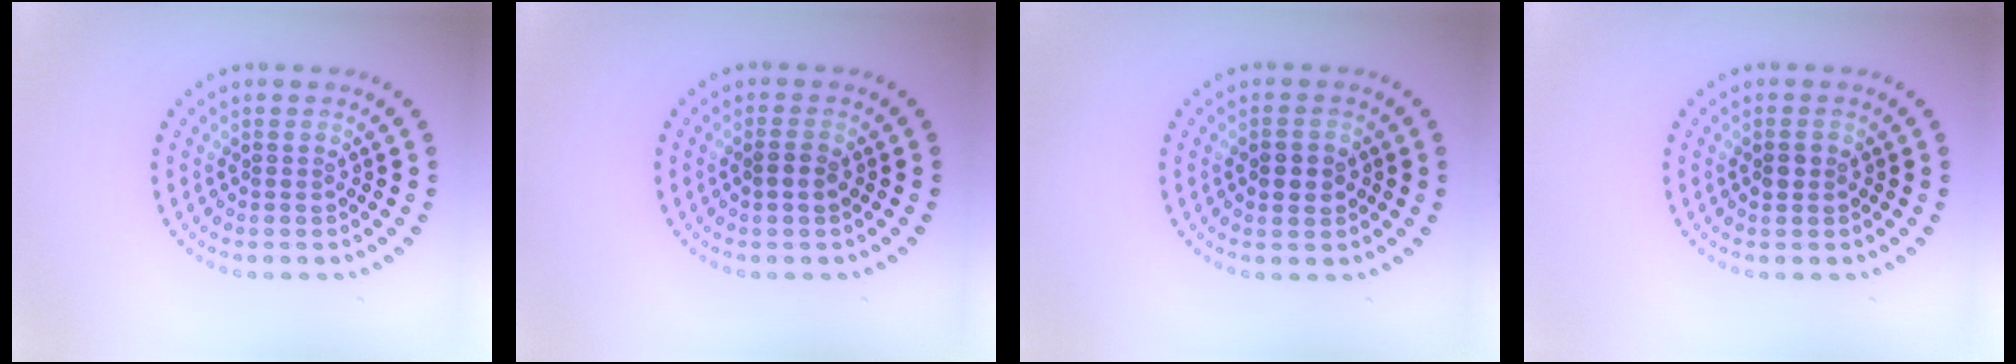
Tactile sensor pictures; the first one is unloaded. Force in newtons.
{"total": 1.3, "press": 1.2, "slide": 0.4}
{"total": 2.1, "press": 2.1, "slide": 0.2}
{"total": 0.9, "press": 0.9, "slide": 0.0}